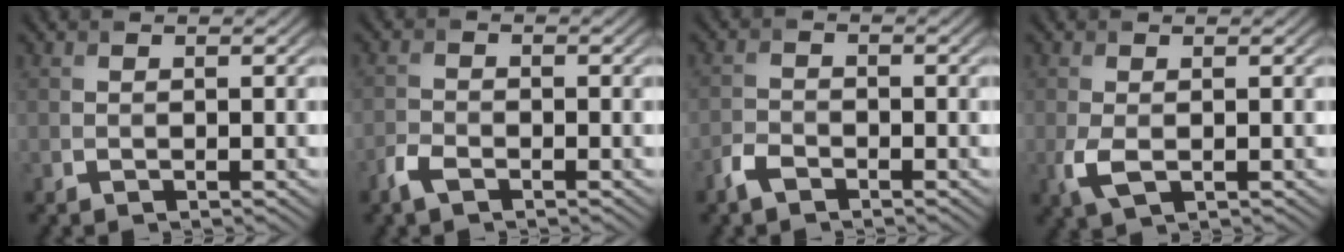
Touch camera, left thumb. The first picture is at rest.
{"total": 2.5, "force": [-1.8, 1.0, 1.4], "torque": [-0.035, -0.002, -0.043]}
{"total": 2.6, "force": [-2.0, 1.2, 1.2], "torque": [-0.028, -0.001, -0.048]}
{"total": 2.8, "force": [-0.6, 1.5, 2.3], "torque": [-0.067, -0.011, -0.009]}